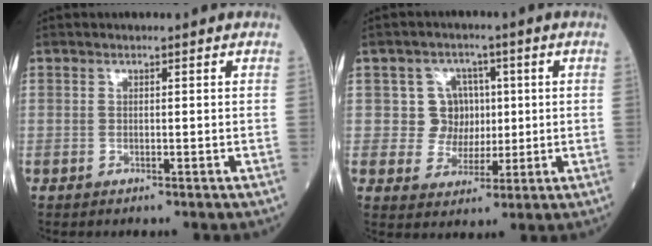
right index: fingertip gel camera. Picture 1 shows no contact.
{"total": 5.9, "force": [0.9, 5.7, 0.8], "torque": [-0.003, 0.014, 0.017]}